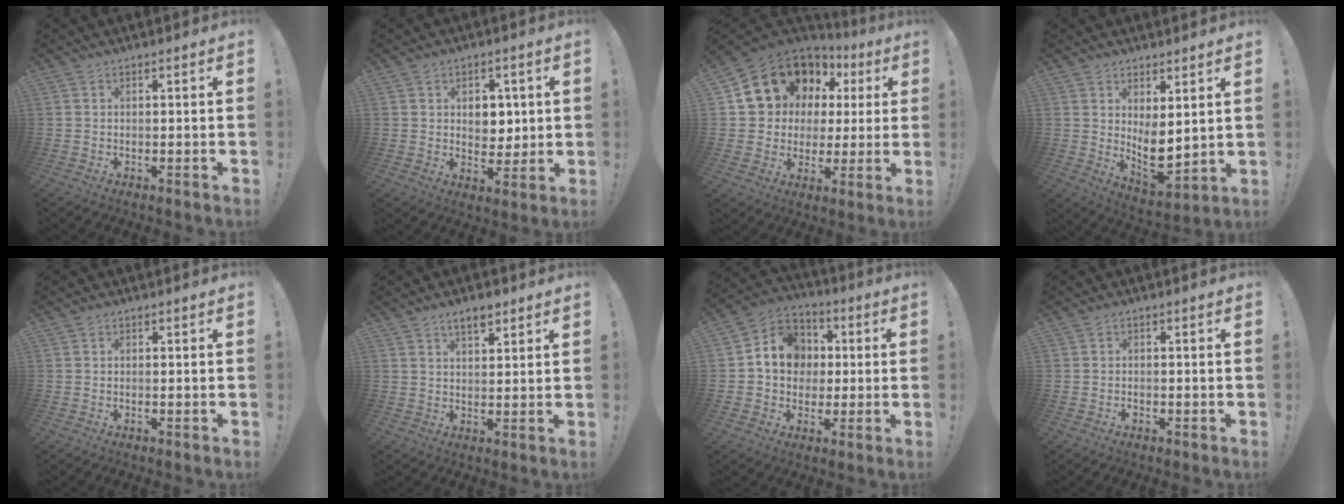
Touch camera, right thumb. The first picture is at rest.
{"total": 6.7, "force": [1.8, 5.6, 3.3], "torque": [-0.032, -0.008, 0.033]}
{"total": 14.6, "force": [8.4, 10.8, 5.0], "torque": [-0.080, -0.055, 0.179]}
{"total": 8.2, "force": [2.8, 4.1, 6.5], "torque": [-0.082, -0.045, 0.060]}
{"total": 0.0}
{"total": 4.7, "force": [3.3, 2.0, 2.6], "torque": [-0.036, -0.015, 0.057]}
{"total": 12.5, "force": [1.3, 11.2, 5.5], "torque": [-0.070, 0.009, 0.034]}
{"total": 0.7, "force": [-0.6, 0.3, 0.2], "torque": [-0.001, 0.001, -0.011]}